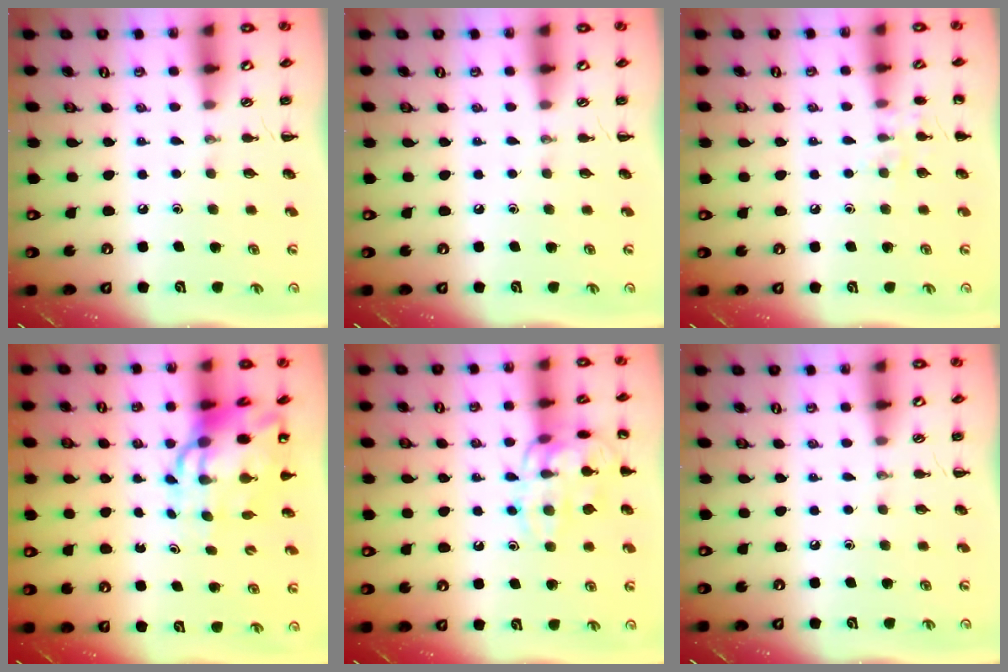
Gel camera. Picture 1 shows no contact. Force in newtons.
{"total": 0.0}
{"total": 6.9, "press": 6.7, "slide": 1.8}
{"total": 11.5, "press": 11.0, "slide": 3.2}
{"total": 13.9, "press": 13.9, "slide": 0.3}
{"total": 0.0}